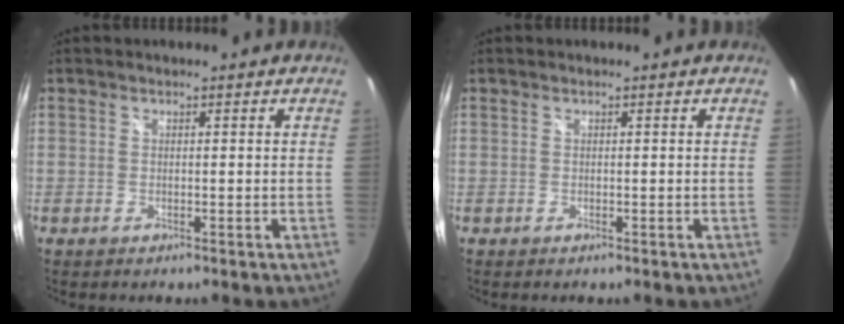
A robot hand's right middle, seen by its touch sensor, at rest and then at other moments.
{"total": 0.0}